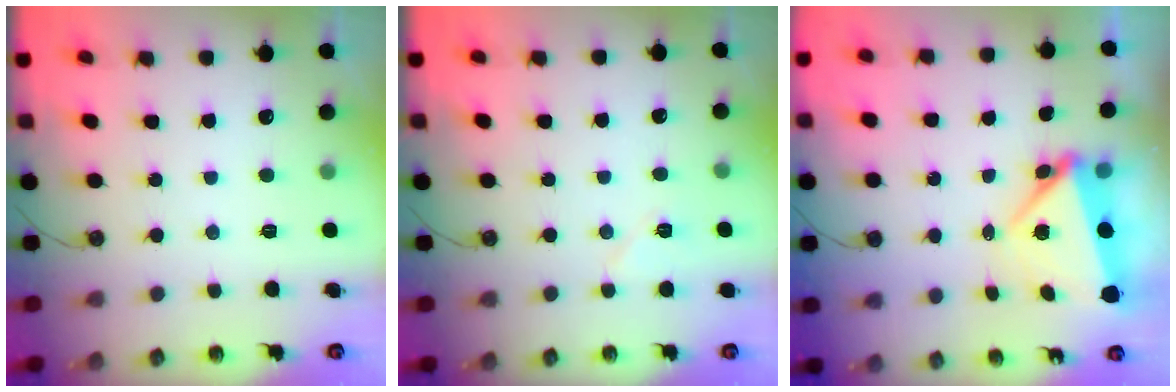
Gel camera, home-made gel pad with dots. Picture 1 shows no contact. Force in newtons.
{"total": 6.0, "press": 5.8, "slide": 1.4}
{"total": 5.1, "press": 4.8, "slide": 1.6}